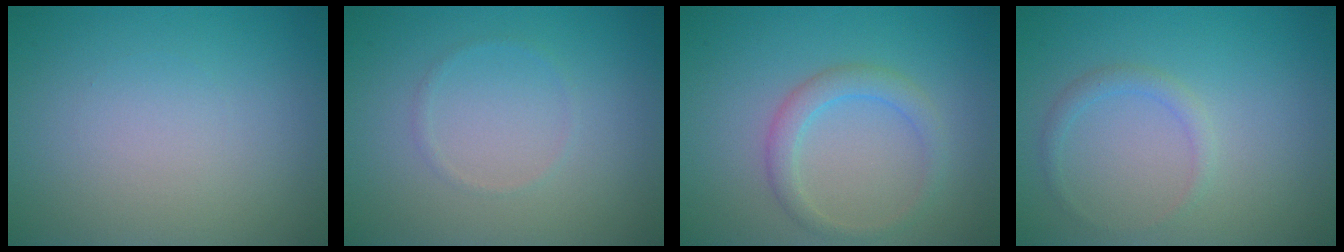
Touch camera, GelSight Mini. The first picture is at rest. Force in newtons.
{"total": 0.6, "press": 0.6, "slide": 0.1}
{"total": 2.3, "press": 2.3, "slide": 0.0}
{"total": 1.2, "press": 1.2, "slide": 0.2}